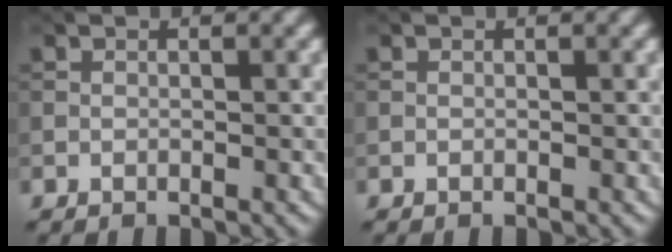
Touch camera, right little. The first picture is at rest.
{"total": 0.0}